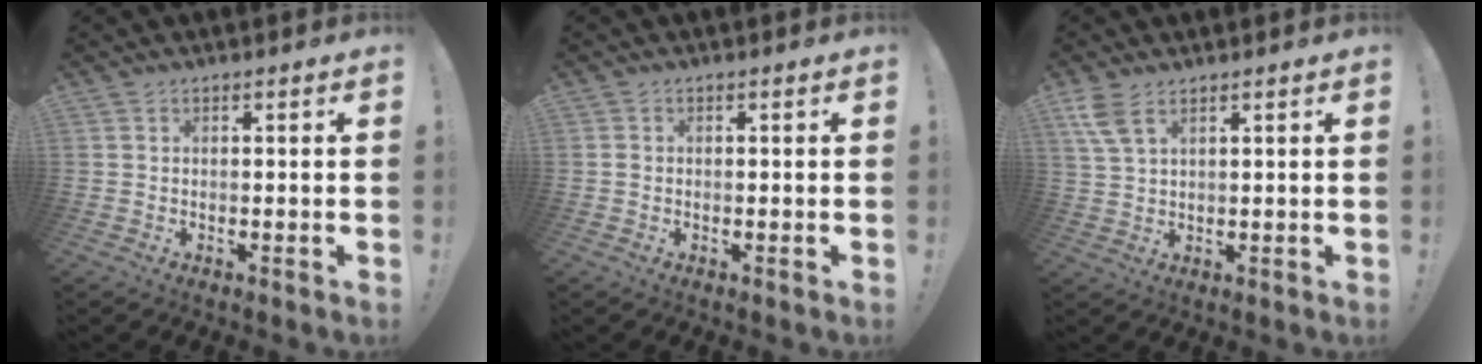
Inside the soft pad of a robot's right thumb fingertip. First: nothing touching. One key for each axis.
{"total": 0.7, "fx": -0.2, "fy": 0.6, "fz": 0.2, "tx": -0.009, "ty": 0.005, "tz": -0.003}
{"total": 5.9, "fx": 3.4, "fy": 2.4, "fz": 4.2, "tx": -0.086, "ty": -0.013, "tz": 0.065}